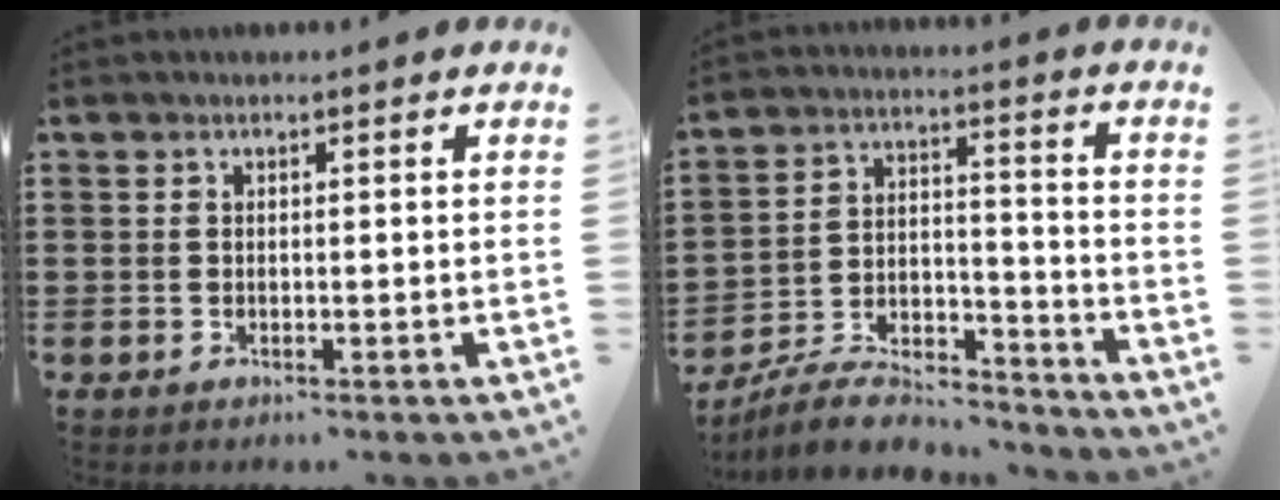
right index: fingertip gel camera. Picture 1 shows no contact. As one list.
[{"total": 8.1, "force": [-7.6, 1.5, 2.5], "torque": [-0.050, 0.012, -0.148]}]